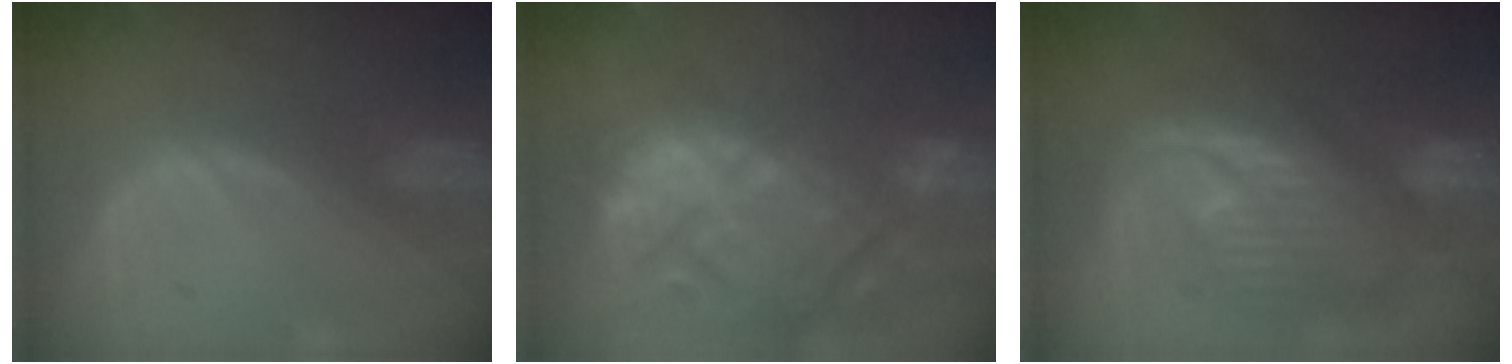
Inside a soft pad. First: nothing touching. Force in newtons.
{"total": 15.3, "press": 13.0, "slide": 7.9}
{"total": 12.4, "press": 12.3, "slide": 1.3}